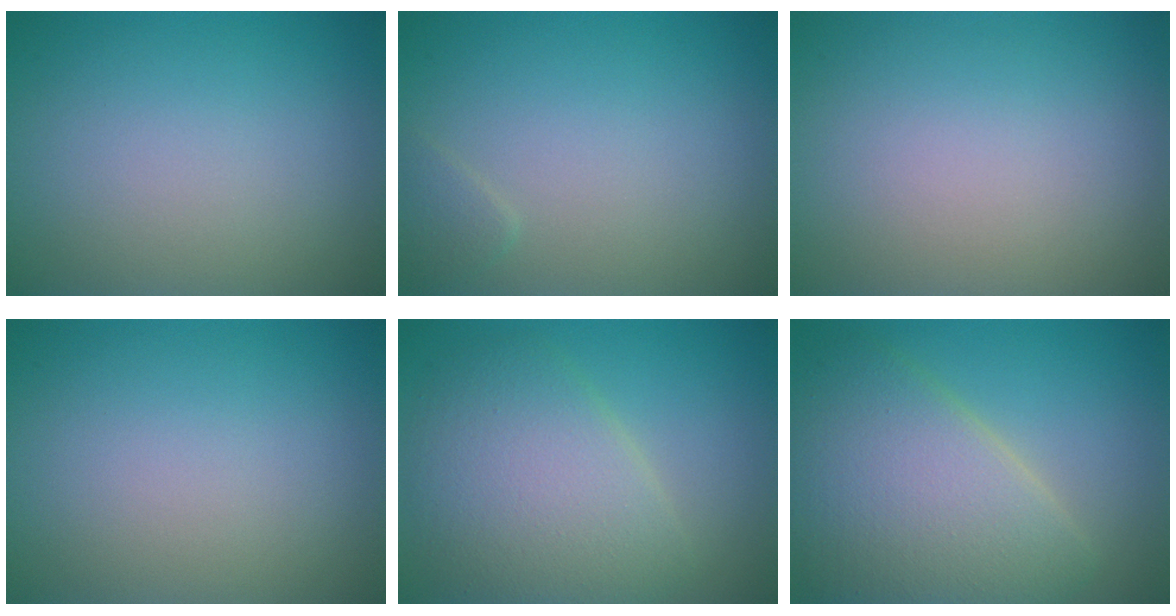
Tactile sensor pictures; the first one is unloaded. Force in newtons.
{"total": 0.9, "press": 0.9, "slide": 0.1}
{"total": 0.0}
{"total": 0.0}
{"total": 6.7, "press": 6.7, "slide": 0.3}
{"total": 8.6, "press": 8.6, "slide": 0.4}